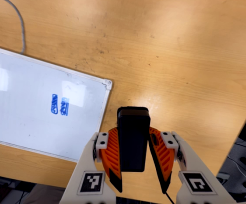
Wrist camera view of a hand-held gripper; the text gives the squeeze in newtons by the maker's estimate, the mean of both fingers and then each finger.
{"total": 5.8, "left": 4.3, "right": 7.4}